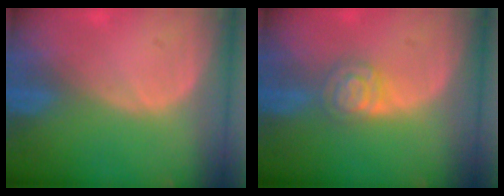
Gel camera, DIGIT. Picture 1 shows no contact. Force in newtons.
{"total": 4.9, "press": 4.2, "slide": 2.5}